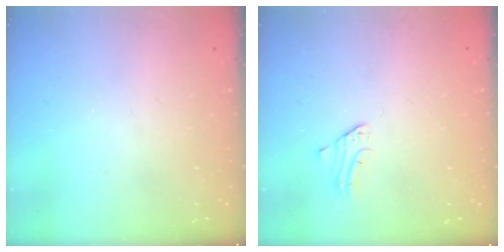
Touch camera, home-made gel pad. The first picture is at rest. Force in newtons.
{"total": 1.9, "press": 1.9, "slide": 0.2}